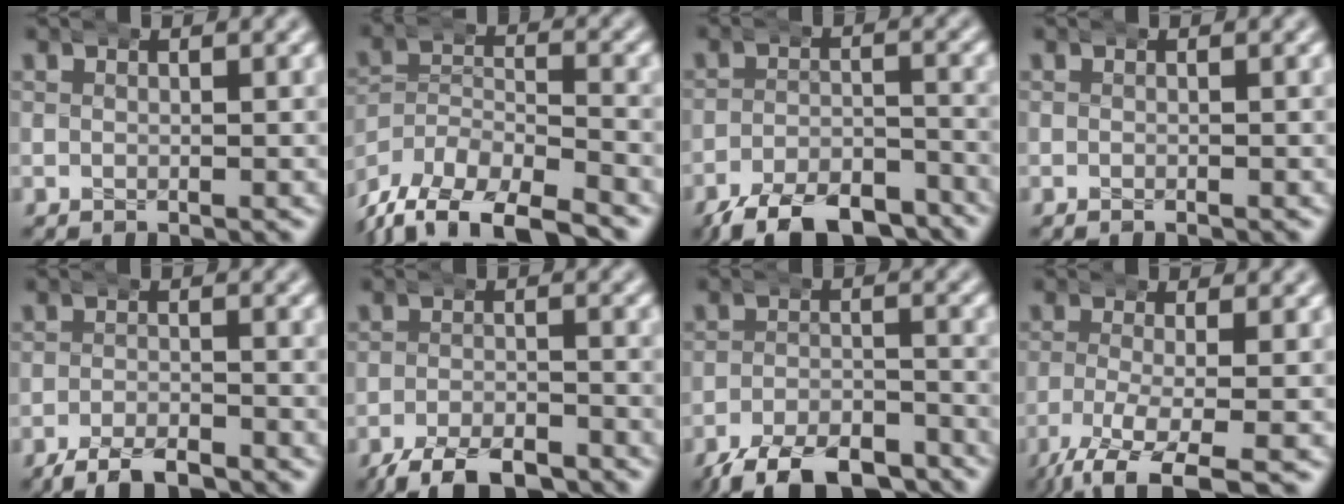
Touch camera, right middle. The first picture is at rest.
{"total": 9.8, "force": [-6.0, 6.3, 4.3], "torque": [-0.083, -0.026, -0.105]}
{"total": 10.2, "force": [-9.0, 3.2, 3.4], "torque": [-0.034, -0.020, -0.141]}
{"total": 0.6, "force": [-0.5, 0.0, 0.2], "torque": [-0.004, -0.004, -0.007]}
{"total": 4.2, "force": [-3.8, 0.9, 1.6], "torque": [-0.013, -0.006, -0.065]}
{"total": 6.4, "force": [-5.5, 1.9, 2.6], "torque": [-0.027, -0.013, -0.087]}
{"total": 9.1, "force": [-8.1, 2.7, 3.1], "torque": [-0.033, -0.018, -0.128]}
{"total": 7.2, "force": [-4.9, 2.5, 4.7], "torque": [-0.097, -0.034, -0.059]}